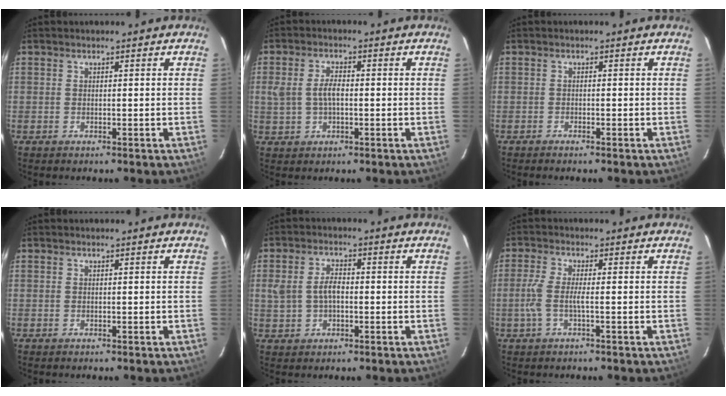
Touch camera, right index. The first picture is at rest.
{"total": 4.8, "force": [-0.1, 2.7, 4.0], "torque": [-0.081, 0.006, 0.005]}
{"total": 0.8, "force": [-0.7, 0.0, 0.3], "torque": [-0.007, -0.001, -0.013]}
{"total": 0.0}
{"total": 5.2, "force": [-0.3, 3.3, 4.0], "torque": [-0.083, 0.009, 0.002]}
{"total": 4.0, "force": [-1.0, 0.3, 3.8], "torque": [-0.092, 0.000, -0.021]}